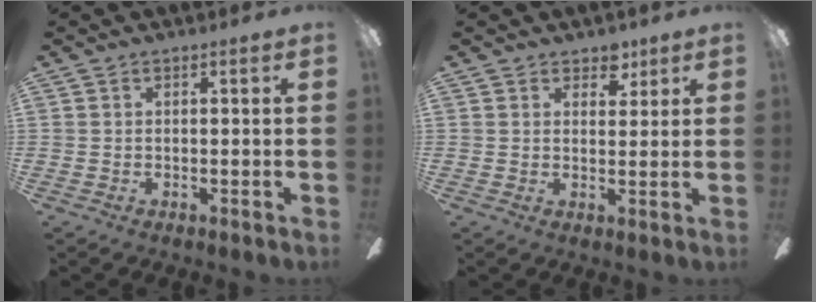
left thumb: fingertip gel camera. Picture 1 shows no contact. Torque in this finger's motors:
{"motor_torque": [0.08, 0.02, 0.32, 0.05, 0.02]}